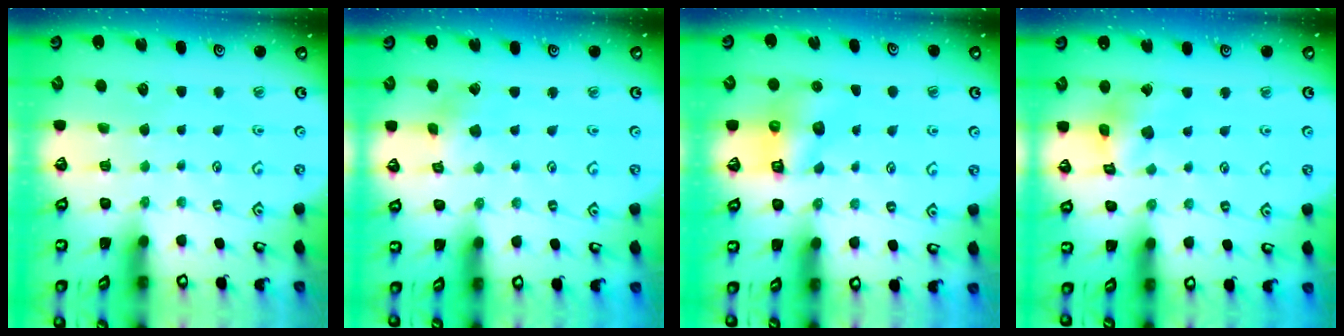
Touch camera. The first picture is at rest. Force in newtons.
{"total": 3.0, "press": 3.0, "slide": 0.4}
{"total": 6.4, "press": 6.4, "slide": 0.7}
{"total": 9.4, "press": 9.3, "slide": 1.0}